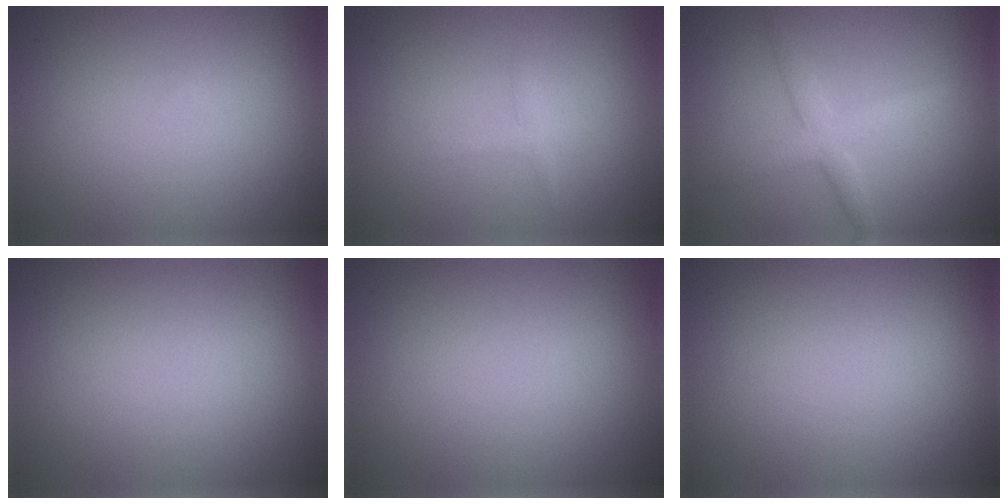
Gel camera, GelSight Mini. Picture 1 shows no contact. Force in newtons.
{"total": 0.9, "press": 0.8, "slide": 0.0}
{"total": 2.8, "press": 2.8, "slide": 0.0}
{"total": 0.0}
{"total": 0.0}
{"total": 0.0}